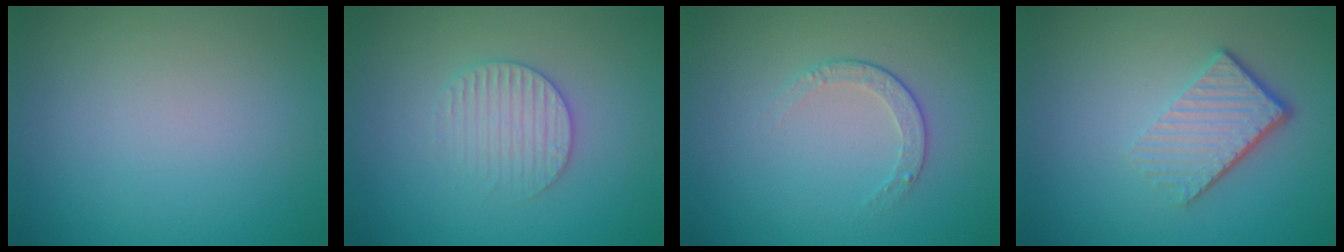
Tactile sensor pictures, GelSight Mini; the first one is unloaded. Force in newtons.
{"total": 2.8, "press": 2.7, "slide": 0.6}
{"total": 1.6, "press": 1.2, "slide": 1.1}
{"total": 4.1, "press": 2.8, "slide": 3.0}